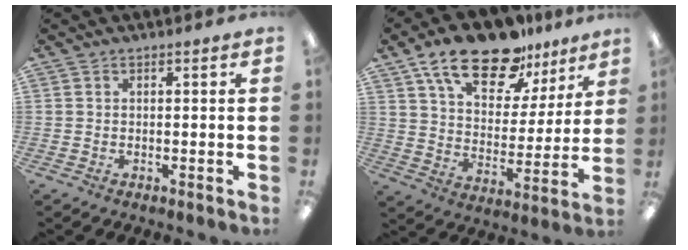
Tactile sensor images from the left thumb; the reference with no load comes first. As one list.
[{"total": 19.1, "force": [13.5, 8.8, 10.2], "torque": [-0.177, -0.073, 0.236]}]